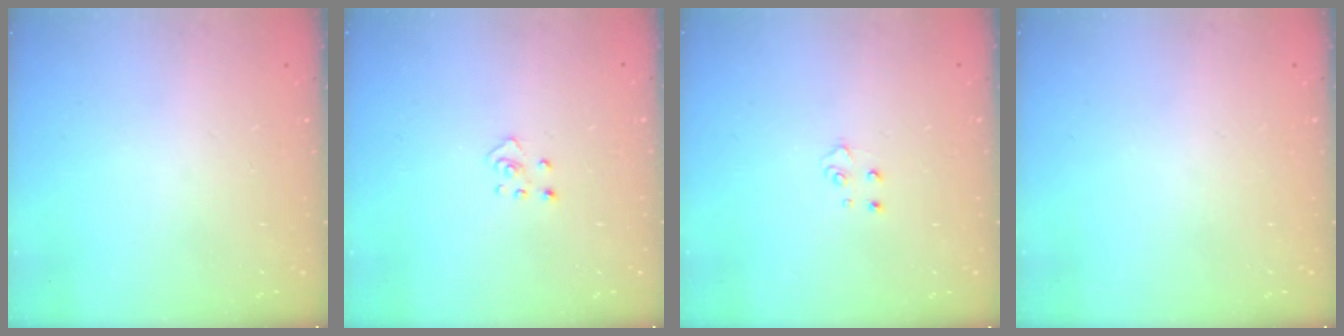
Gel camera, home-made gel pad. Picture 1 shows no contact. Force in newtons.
{"total": 2.6, "press": 2.6, "slide": 0.3}
{"total": 3.2, "press": 3.2, "slide": 0.3}
{"total": 0.0}